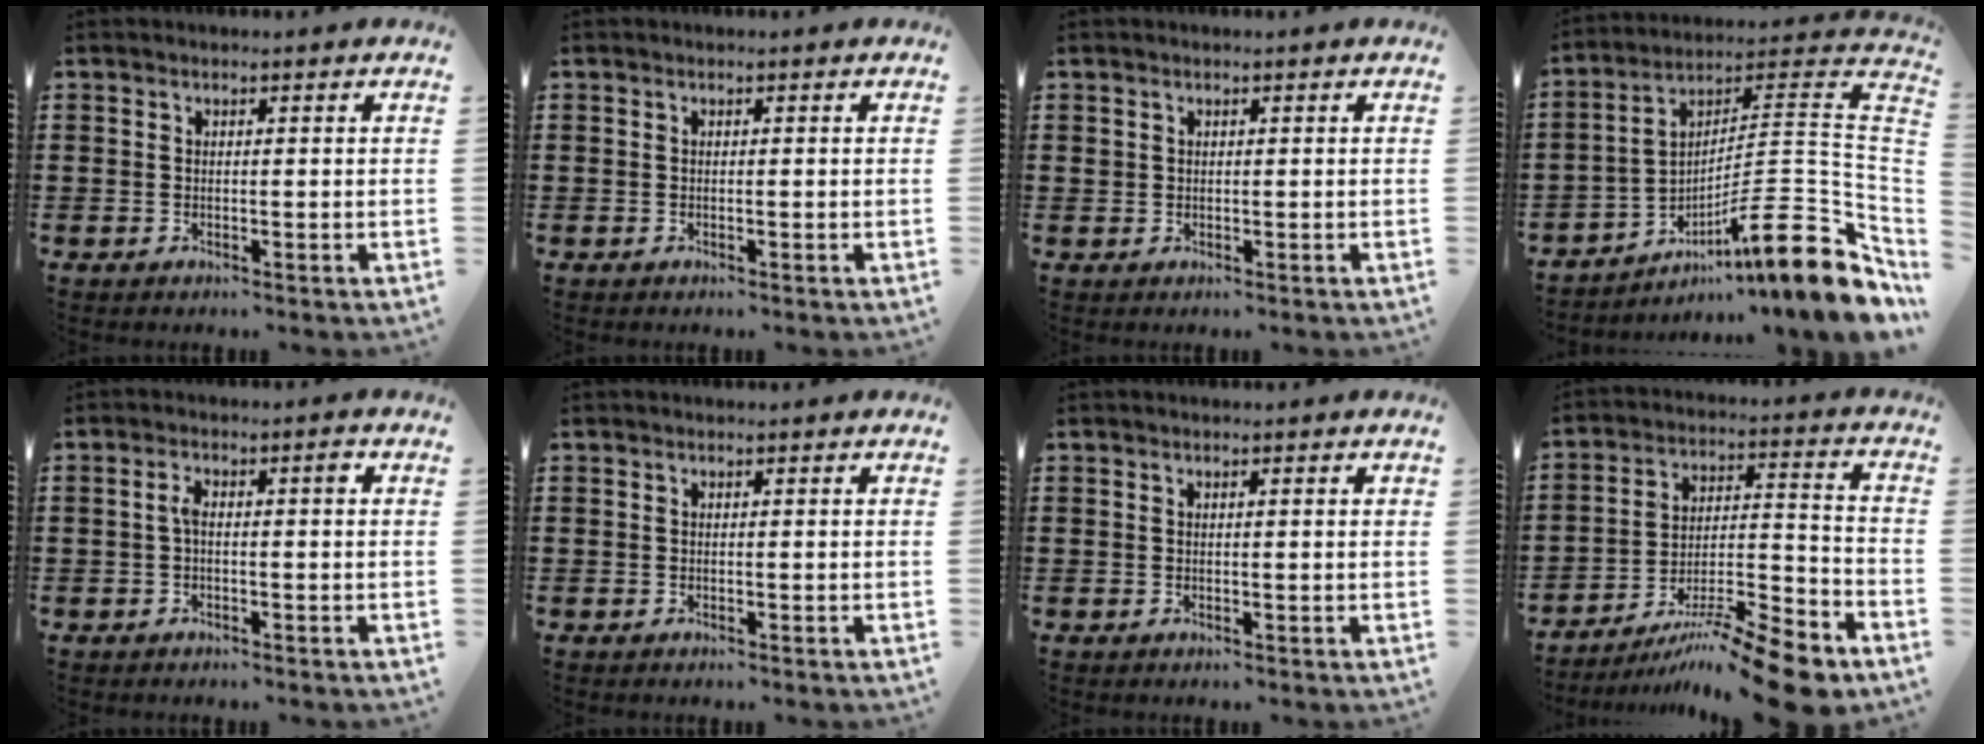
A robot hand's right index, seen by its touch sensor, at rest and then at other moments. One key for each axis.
{"total": 0.0}
{"total": 0.7, "fx": 0.4, "fy": 0.6, "fz": 0.1, "tx": -0.004, "ty": 0.001, "tz": 0.009}
{"total": 15.3, "fx": -7.5, "fy": 1.9, "fz": 13.2, "tx": -0.179, "ty": -0.002, "tz": -0.131}
{"total": 2.8, "fx": -0.1, "fy": 0.7, "fz": 2.7, "tx": -0.051, "ty": 0.005, "tz": -0.005}
{"total": 0.0}
{"total": 0.6, "fx": 0.2, "fy": 0.0, "fz": 0.6, "tx": -0.009, "ty": 0.000, "tz": 0.003}
{"total": 11.5, "fx": -9.6, "fy": 0.9, "fz": 6.3, "tx": -0.078, "ty": 0.033, "tz": -0.181}